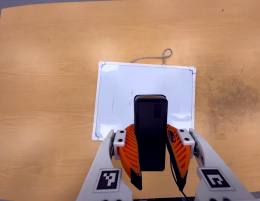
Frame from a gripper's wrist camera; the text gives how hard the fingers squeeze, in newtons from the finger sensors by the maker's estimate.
{"total": 7.7, "left": 6.4, "right": 9.0}